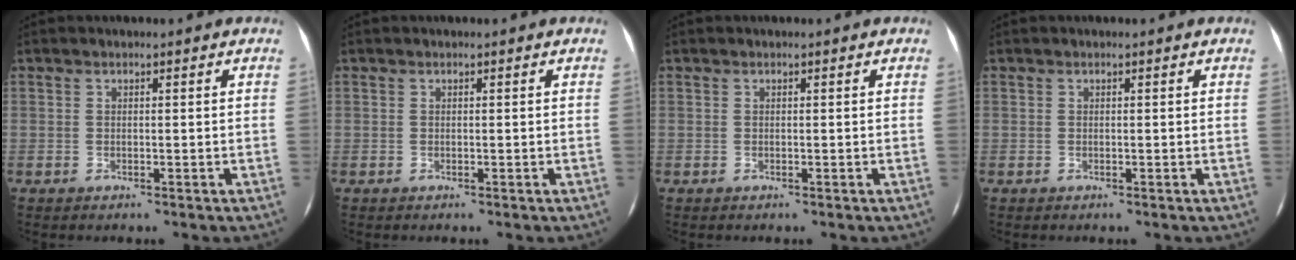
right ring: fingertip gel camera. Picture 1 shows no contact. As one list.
[{"total": 0.0}, {"total": 0.0}, {"total": 0.0}]